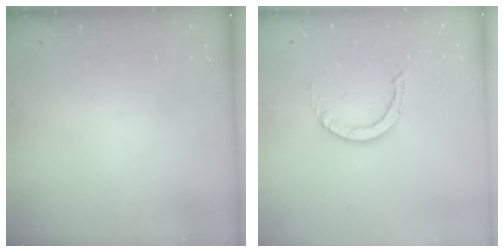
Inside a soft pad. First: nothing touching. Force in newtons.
{"total": 2.9, "press": 2.9, "slide": 0.2}